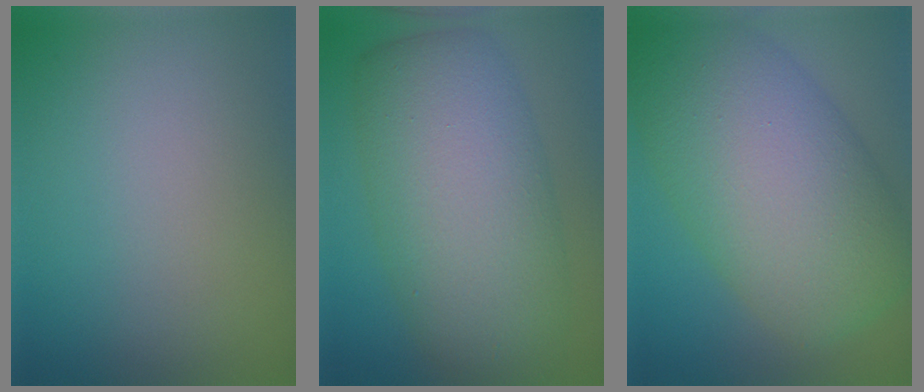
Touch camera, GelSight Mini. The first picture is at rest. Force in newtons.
{"total": 10.5, "press": 10.5, "slide": 0.2}
{"total": 12.8, "press": 12.8, "slide": 0.3}